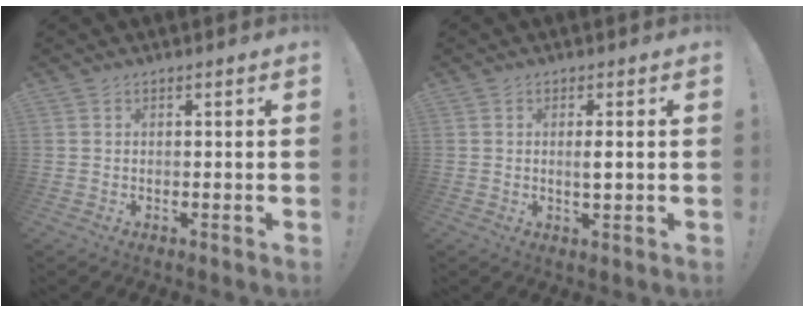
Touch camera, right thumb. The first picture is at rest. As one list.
[{"total": 2.3, "force": [0.4, 0.3, 2.3], "torque": [-0.027, -0.008, 0.003]}]